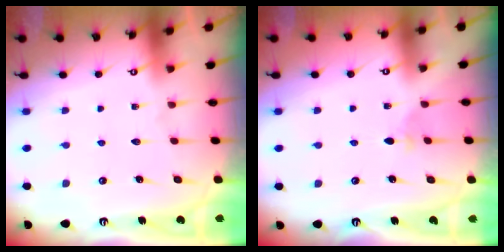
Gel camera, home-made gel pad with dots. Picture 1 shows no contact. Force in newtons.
{"total": 2.7, "press": 2.6, "slide": 0.7}